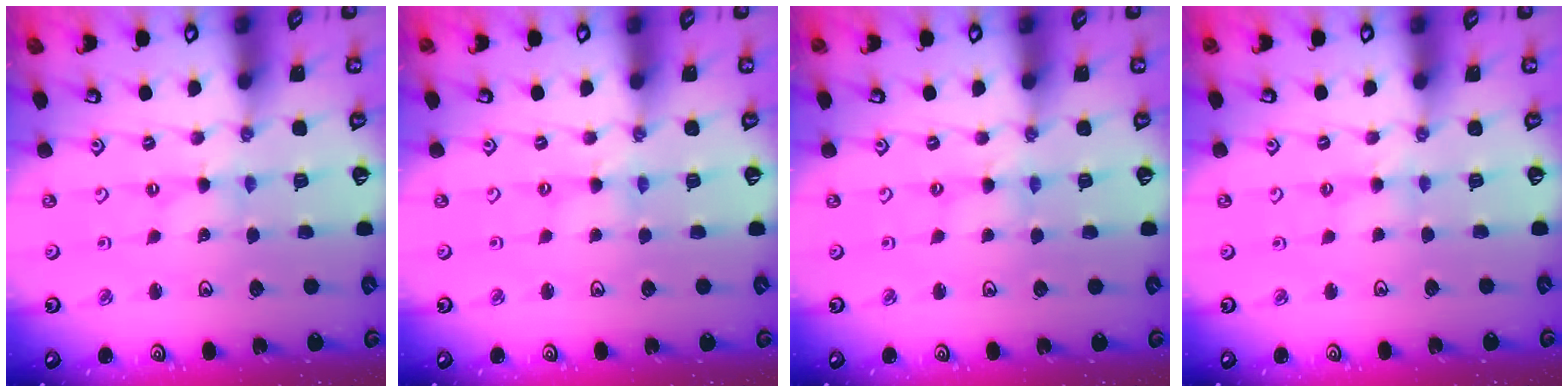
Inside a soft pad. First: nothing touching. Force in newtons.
{"total": 0.9, "press": 0.9, "slide": 0.2}
{"total": 0.0}
{"total": 2.2, "press": 2.1, "slide": 0.4}